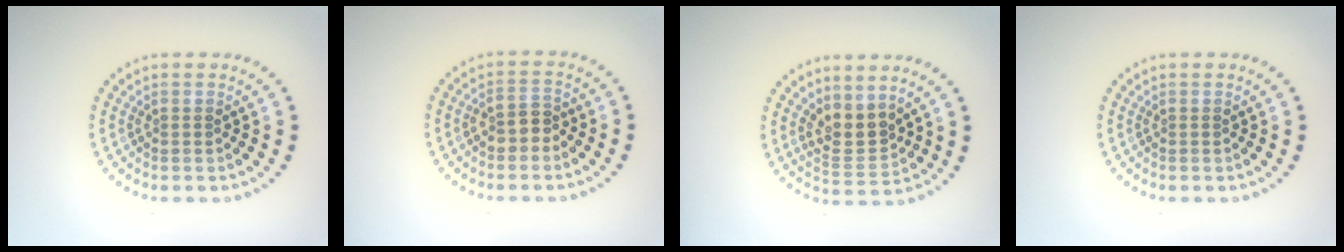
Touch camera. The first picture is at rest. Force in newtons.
{"total": 2.1, "press": 2.0, "slide": 0.8}
{"total": 3.1, "press": 2.7, "slide": 1.6}
{"total": 0.0}